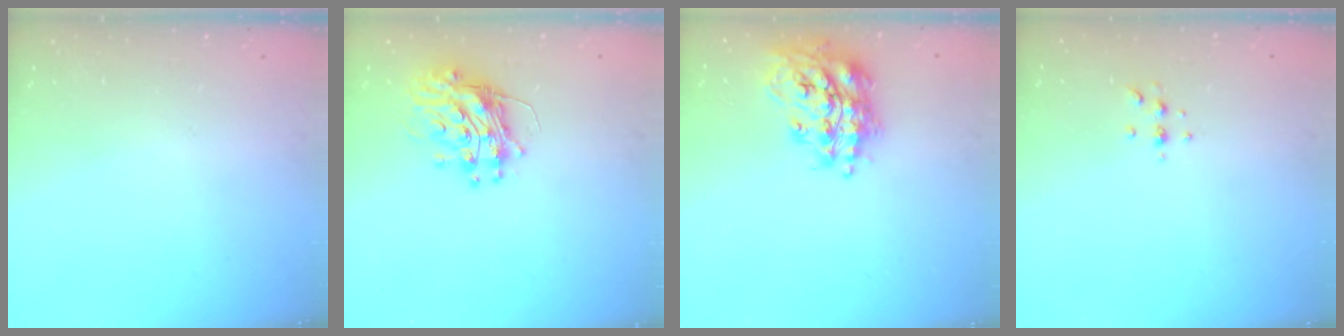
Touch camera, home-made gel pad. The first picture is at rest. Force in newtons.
{"total": 12.0, "press": 11.9, "slide": 1.2}
{"total": 17.7, "press": 17.6, "slide": 1.5}
{"total": 4.1, "press": 3.7, "slide": 1.7}